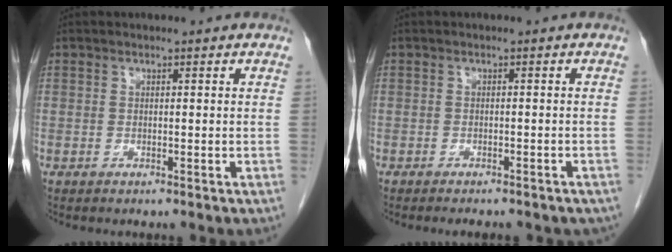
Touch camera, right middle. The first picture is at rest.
{"total": 6.2, "force": [-5.3, 2.0, 2.5], "torque": [-0.030, -0.003, -0.054]}